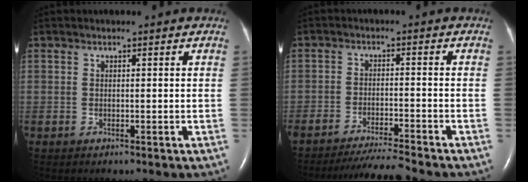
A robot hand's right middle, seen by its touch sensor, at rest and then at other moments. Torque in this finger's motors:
{"motor_torque": [0.28, -0.29, 0.06, 0.02]}